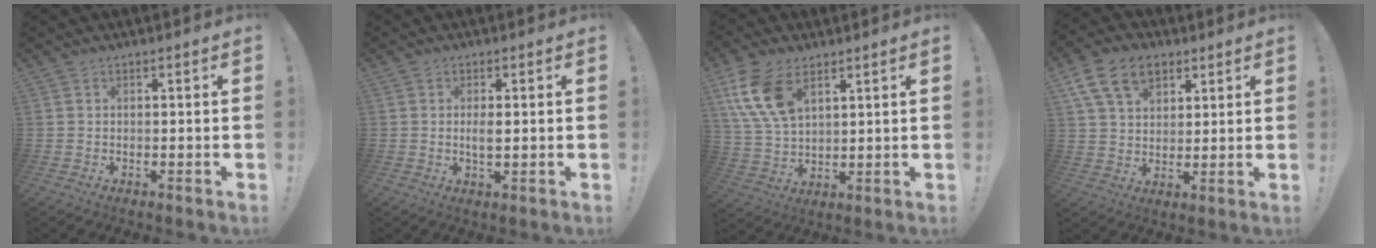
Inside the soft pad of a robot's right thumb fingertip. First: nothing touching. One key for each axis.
{"total": 2.8, "fx": 0.0, "fy": 1.0, "fz": 2.6, "tx": -0.048, "ty": -0.006, "tz": -0.006}
{"total": 13.7, "fx": 6.8, "fy": 7.8, "fz": 9.0, "tx": -0.186, "ty": -0.019, "tz": 0.128}
{"total": 13.7, "fx": 6.9, "fy": 9.2, "fz": 7.5, "tx": -0.116, "ty": -0.024, "tz": 0.131}